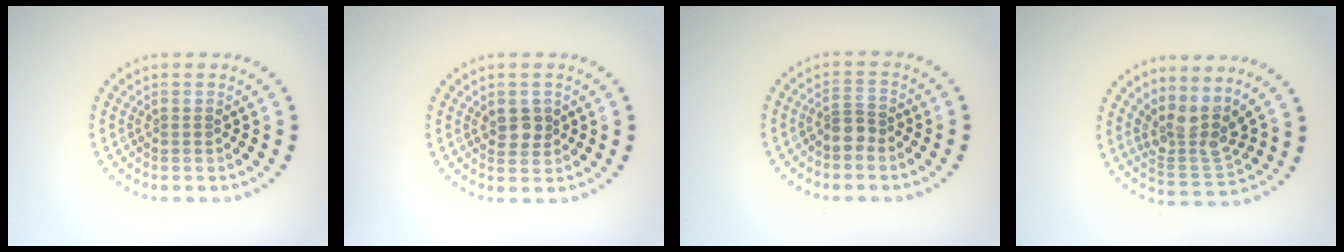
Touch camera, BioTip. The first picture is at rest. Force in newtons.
{"total": 1.8, "press": 1.8, "slide": 0.5}
{"total": 1.5, "press": 1.2, "slide": 0.9}
{"total": 3.7, "press": 2.8, "slide": 2.4}